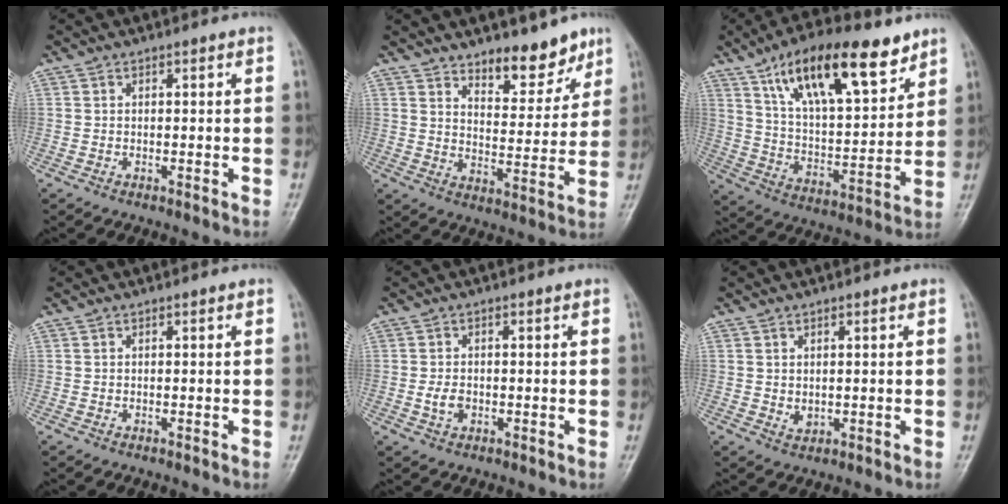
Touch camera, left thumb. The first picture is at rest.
{"total": 10.1, "force": [7.6, 4.3, 5.0], "torque": [-0.040, -0.058, 0.122]}
{"total": 21.3, "force": [12.6, 8.2, 15.1], "torque": [-0.216, -0.042, 0.221]}
{"total": 0.0}
{"total": 2.7, "force": [-0.5, 1.9, 1.8], "torque": [-0.030, 0.002, -0.010]}
{"total": 1.7, "force": [0.4, 1.2, 1.2], "torque": [-0.016, -0.007, 0.013]}